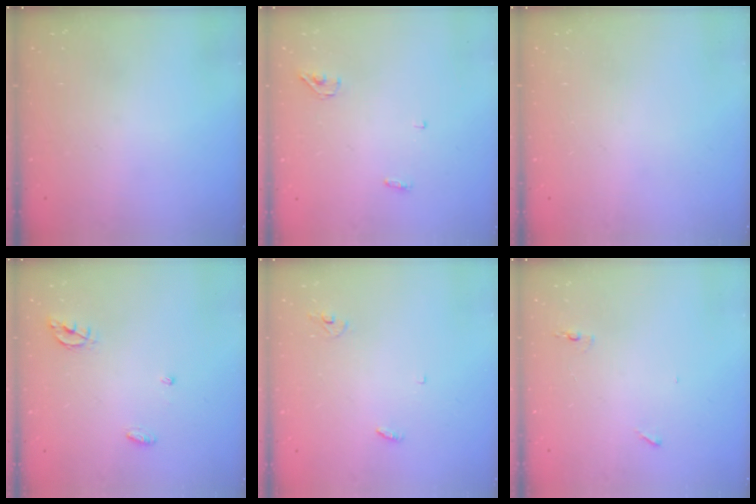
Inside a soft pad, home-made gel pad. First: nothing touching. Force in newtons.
{"total": 3.4, "press": 3.3, "slide": 1.0}
{"total": 0.0}
{"total": 5.0, "press": 5.0, "slide": 0.5}
{"total": 3.2, "press": 3.2, "slide": 0.2}
{"total": 4.7, "press": 4.5, "slide": 1.4}